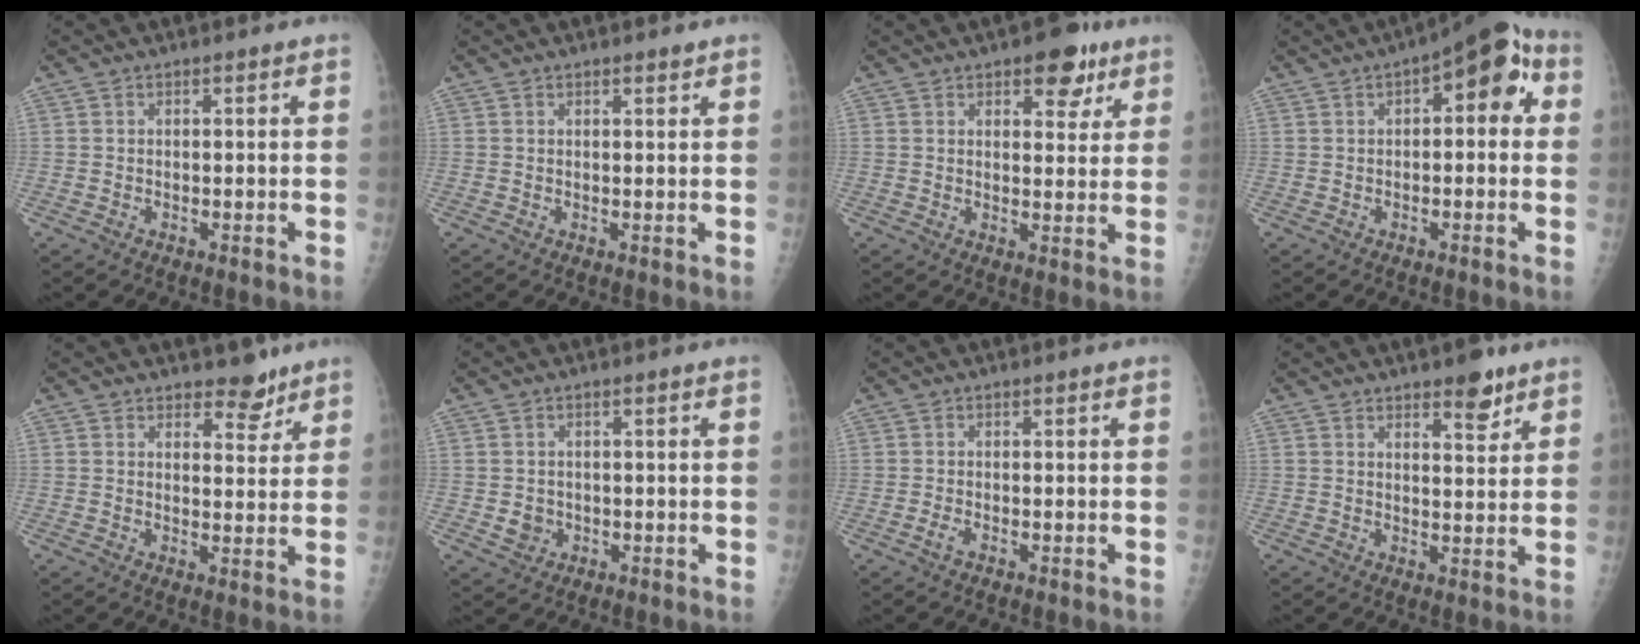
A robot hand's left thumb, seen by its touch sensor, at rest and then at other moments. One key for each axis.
{"total": 0.8, "fx": 0.7, "fy": 0.2, "fz": 0.2, "tx": -0.002, "ty": -0.006, "tz": 0.010}
{"total": 7.4, "fx": 4.4, "fy": 3.9, "fz": 4.5, "tx": -0.022, "ty": -0.017, "tz": 0.053}
{"total": 10.3, "fx": 2.6, "fy": 4.8, "fz": 8.7, "tx": -0.081, "ty": 0.028, "tz": 0.021}
{"total": 4.5, "fx": 3.7, "fy": 2.3, "fz": 1.3, "tx": 0.010, "ty": -0.027, "tz": 0.053}
{"total": 2.5, "fx": -0.4, "fy": 2.3, "fz": 0.7, "tx": -0.001, "ty": 0.001, "tz": 0.000}
{"total": 1.0, "fx": -0.7, "fy": 0.4, "fz": 0.7, "tx": -0.018, "ty": -0.002, "tz": -0.014}
{"total": 5.3, "fx": 3.8, "fy": 2.0, "fz": 3.2, "tx": -0.026, "ty": -0.025, "tz": 0.052}